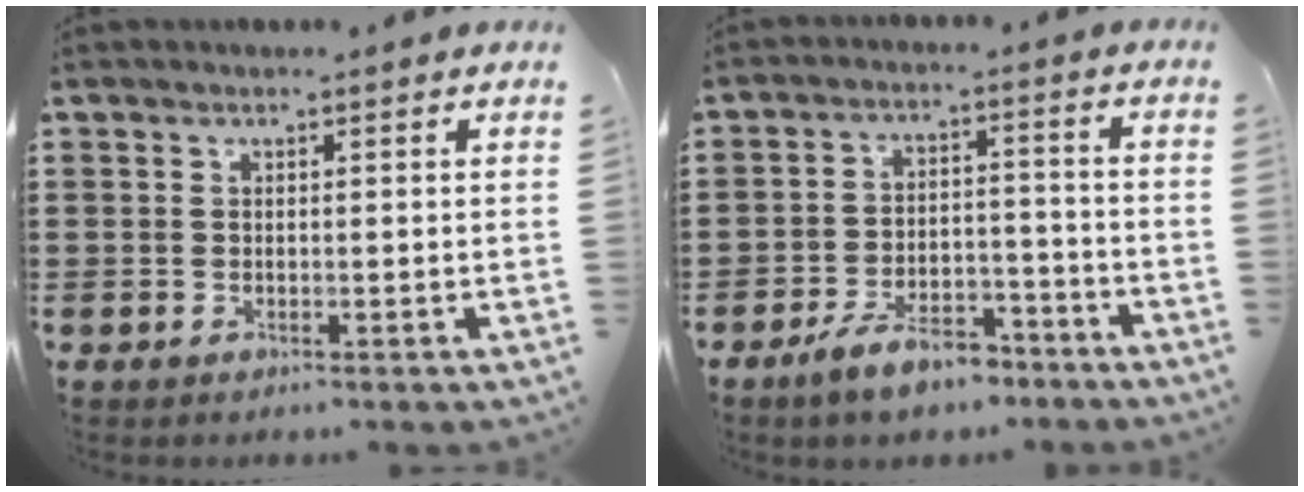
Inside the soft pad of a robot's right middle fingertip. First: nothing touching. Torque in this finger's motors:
{"motor_torque": [2.14, 0.00, 0.73, 0.19]}